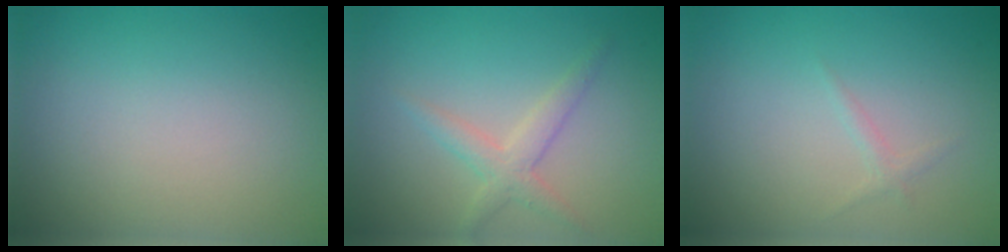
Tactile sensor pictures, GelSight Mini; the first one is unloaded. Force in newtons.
{"total": 2.3, "press": 2.3, "slide": 0.1}
{"total": 0.7, "press": 0.7, "slide": 0.1}